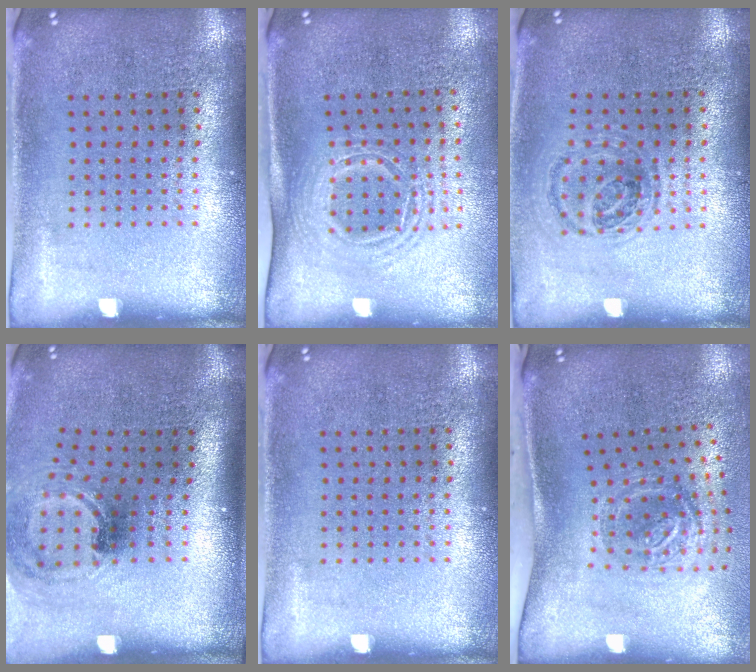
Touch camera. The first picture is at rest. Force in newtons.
{"total": 1.6, "press": 1.2, "slide": 1.0}
{"total": 1.1, "press": 1.0, "slide": 0.5}
{"total": 1.5, "press": 1.1, "slide": 0.9}
{"total": 0.0}
{"total": 1.9, "press": 1.2, "slide": 1.5}